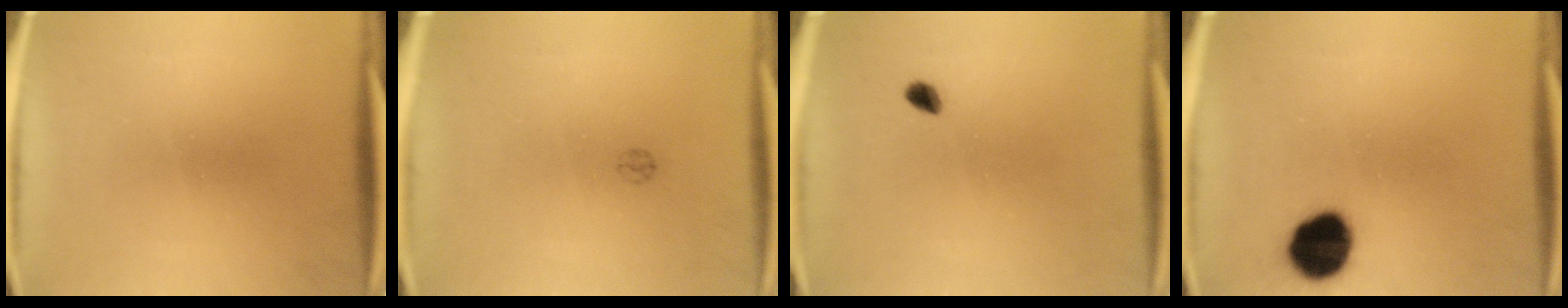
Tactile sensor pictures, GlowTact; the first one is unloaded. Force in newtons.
{"total": 1.0}
{"total": 1.7}
{"total": 11.7}